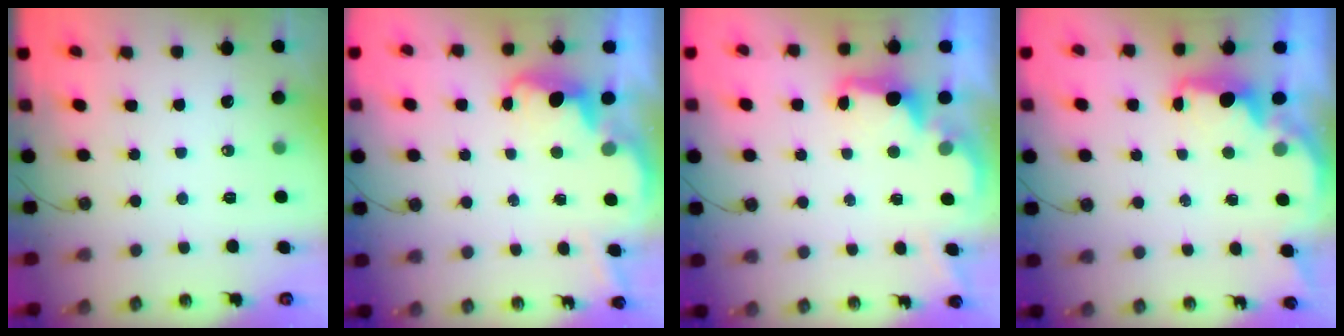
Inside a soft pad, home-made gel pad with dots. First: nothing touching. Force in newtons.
{"total": 4.0, "press": 3.9, "slide": 0.6}
{"total": 2.6, "press": 2.5, "slide": 0.6}
{"total": 2.1, "press": 2.0, "slide": 0.6}